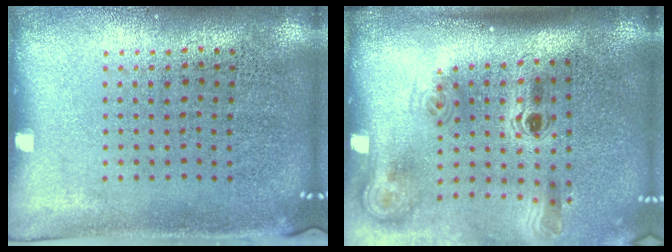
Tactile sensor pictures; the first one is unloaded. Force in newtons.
{"total": 2.2, "press": 1.5, "slide": 1.7}